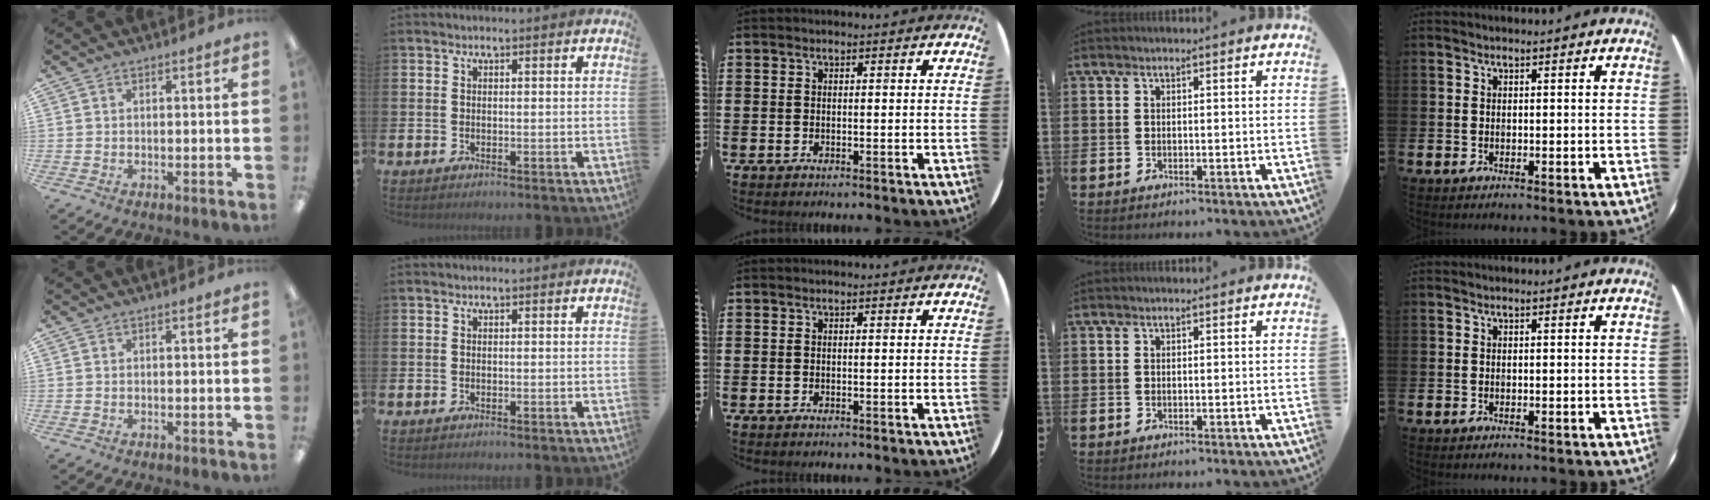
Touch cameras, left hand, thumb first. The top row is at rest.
{}